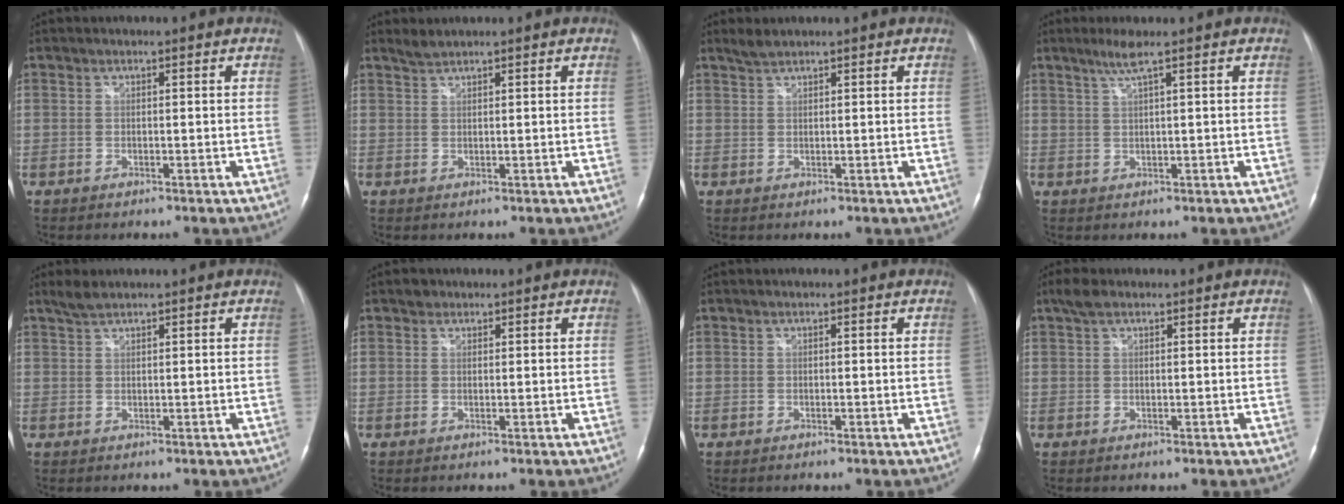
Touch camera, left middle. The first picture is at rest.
{"total": 1.3, "force": [1.3, -0.2, 0.2], "torque": [-0.007, 0.004, 0.031]}
{"total": 1.6, "force": [1.5, 0.0, 0.5], "torque": [-0.015, 0.005, 0.035]}
{"total": 2.6, "force": [1.6, -0.5, 2.1], "torque": [-0.048, 0.001, 0.034]}
{"total": 2.0, "force": [1.8, 0.2, 0.9], "torque": [-0.026, 0.007, 0.039]}
{"total": 1.2, "force": [0.9, 0.8, 0.1], "torque": [0.000, 0.004, 0.011]}
{"total": 0.0}
{"total": 2.3, "force": [1.6, 0.9, 1.3], "torque": [-0.032, 0.017, 0.032]}